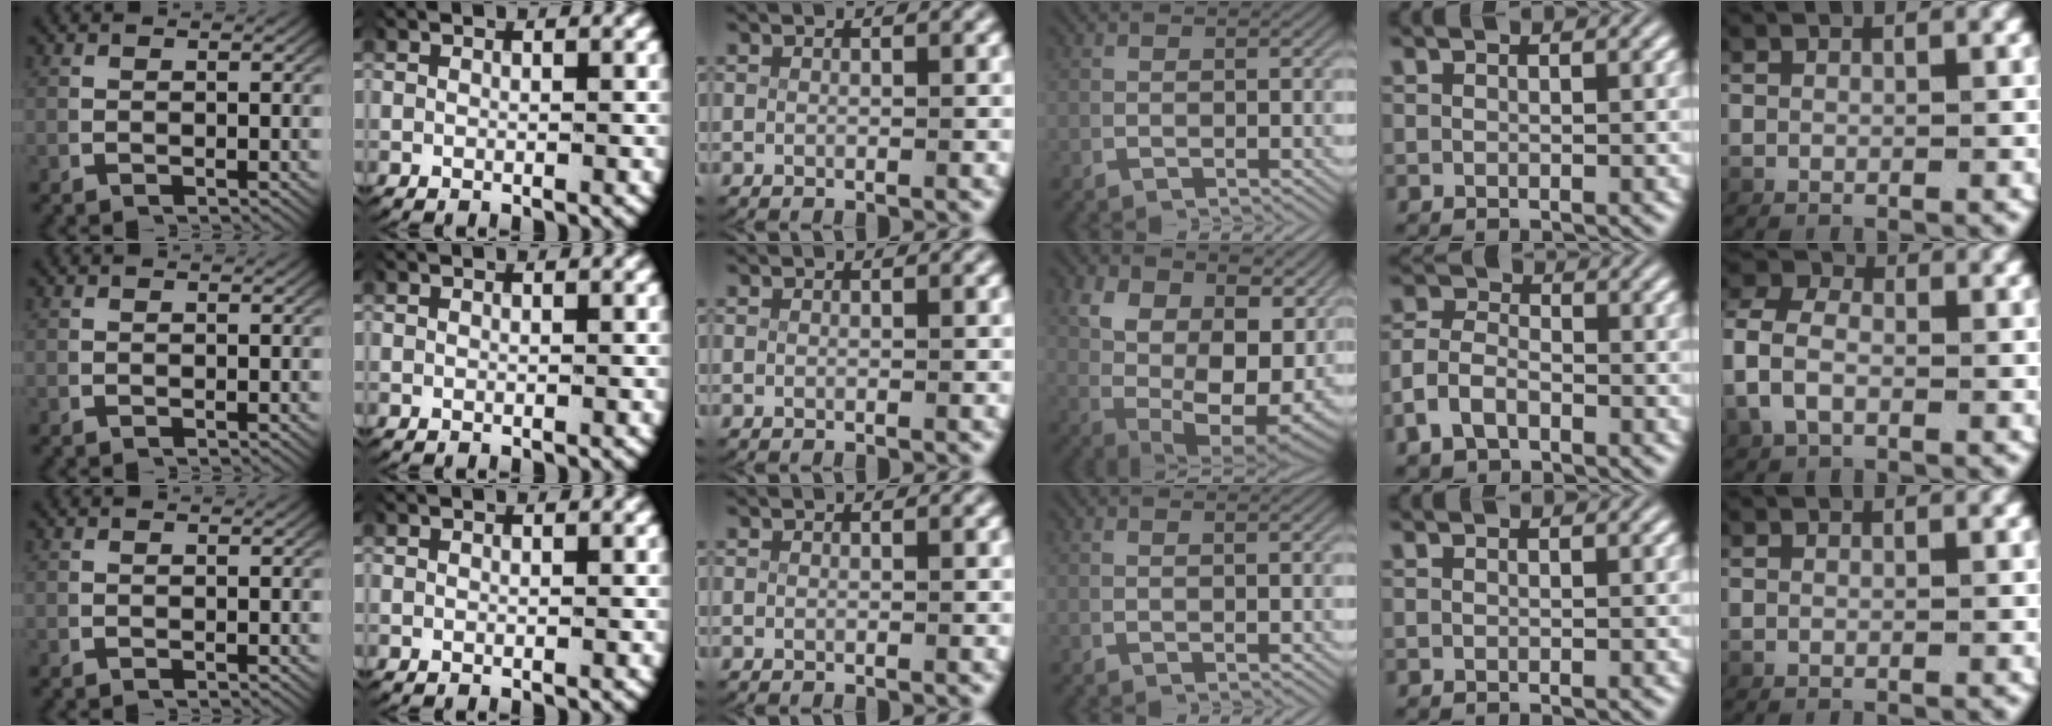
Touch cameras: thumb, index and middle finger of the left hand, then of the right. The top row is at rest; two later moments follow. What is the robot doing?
{"motion": "lift_and_place", "object": "coat"}